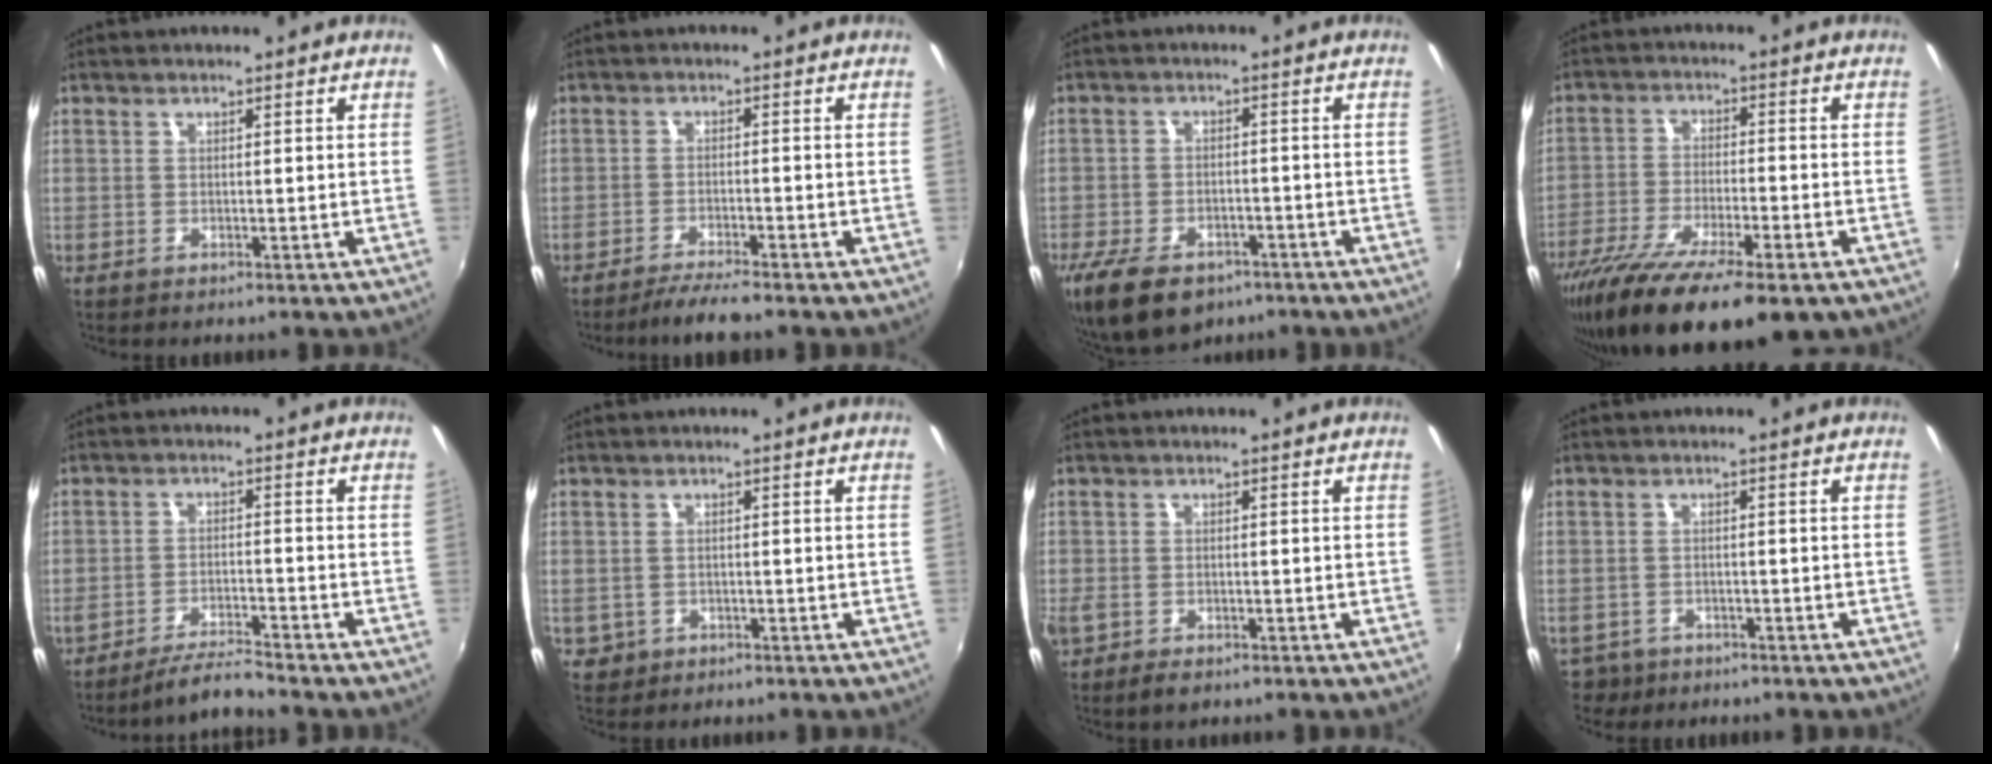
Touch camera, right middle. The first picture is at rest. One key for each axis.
{"total": 4.8, "fx": -4.2, "fy": 0.0, "fz": 2.3, "tx": -0.059, "ty": -0.007, "tz": -0.076}
{"total": 13.2, "fx": -8.6, "fy": 7.0, "fz": 7.0, "tx": -0.168, "ty": -0.028, "tz": -0.144}
{"total": 19.5, "fx": -13.7, "fy": 5.1, "fz": 12.9, "tx": -0.249, "ty": -0.065, "tz": -0.226}
{"total": 5.0, "fx": -4.8, "fy": -0.6, "fz": 1.4, "tx": -0.042, "ty": -0.003, "tz": -0.086}
{"total": 3.8, "fx": -1.1, "fy": 3.4, "fz": 1.3, "tx": -0.037, "ty": -0.002, "tz": -0.009}
{"total": 5.1, "fx": -2.7, "fy": 3.3, "fz": 2.9, "tx": -0.068, "ty": -0.015, "tz": -0.048}
{"total": 5.4, "fx": -3.4, "fy": 3.9, "fz": 1.6, "tx": -0.049, "ty": -0.010, "tz": -0.052}